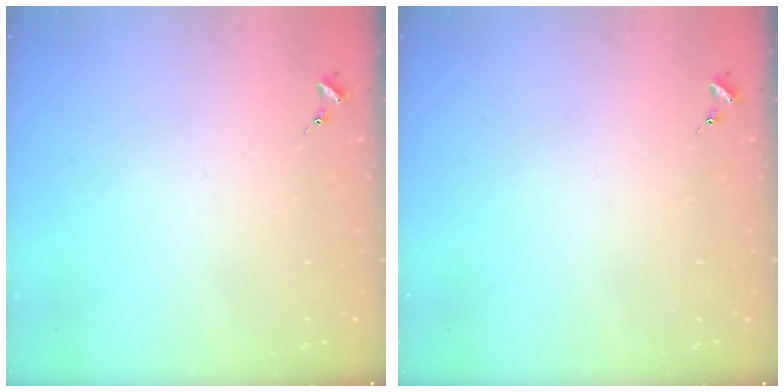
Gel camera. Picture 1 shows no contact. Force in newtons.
{"total": 0.0}